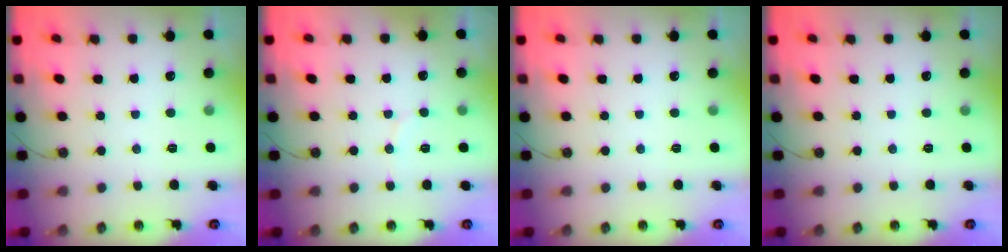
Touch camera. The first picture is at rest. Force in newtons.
{"total": 5.0, "press": 5.0, "slide": 0.4}
{"total": 0.0}
{"total": 0.0}